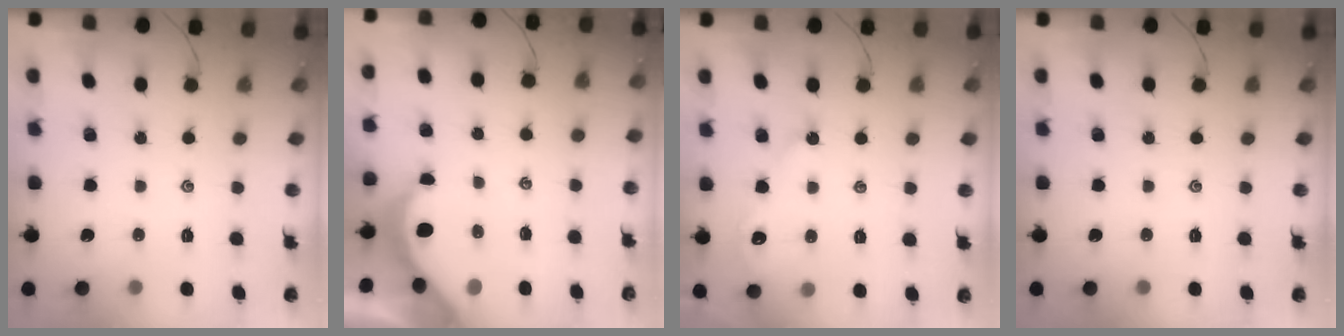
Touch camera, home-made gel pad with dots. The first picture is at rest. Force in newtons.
{"total": 4.7, "press": 4.6, "slide": 0.5}
{"total": 2.8, "press": 2.8, "slide": 0.4}
{"total": 0.0}